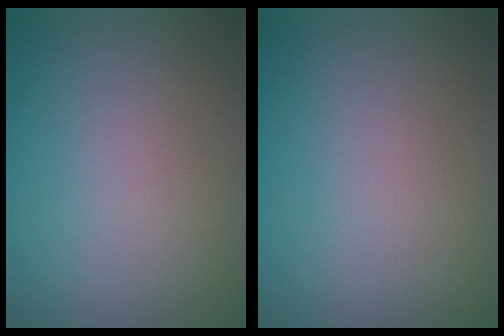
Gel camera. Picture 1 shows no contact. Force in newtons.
{"total": 0.0}